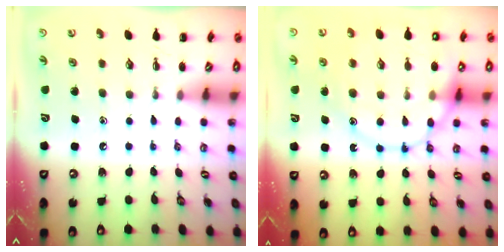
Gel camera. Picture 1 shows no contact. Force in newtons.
{"total": 18.3, "press": 18.2, "slide": 2.1}